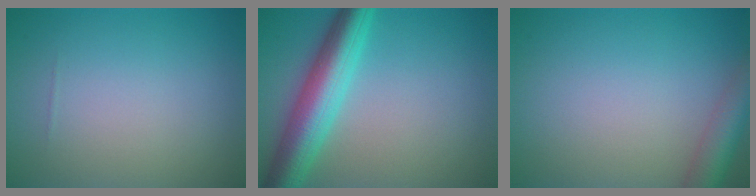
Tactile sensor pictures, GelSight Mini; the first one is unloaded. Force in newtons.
{"total": 7.1, "press": 7.0, "slide": 0.2}
{"total": 4.0, "press": 4.0, "slide": 0.3}